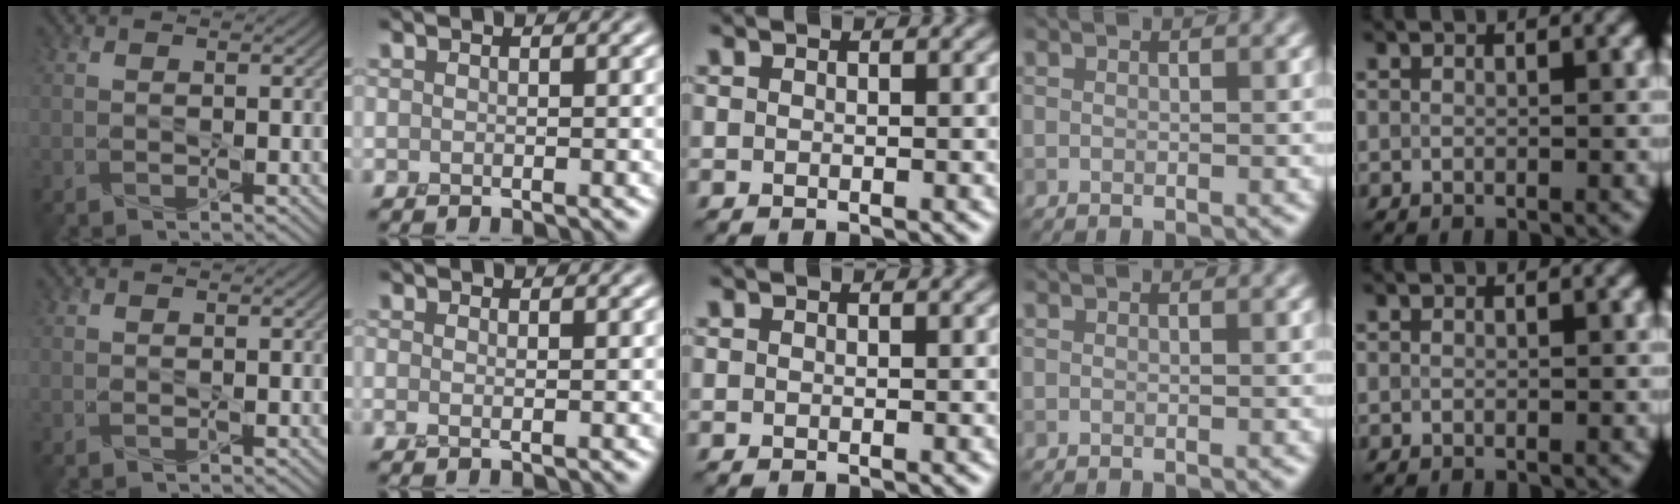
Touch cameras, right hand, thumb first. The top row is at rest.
{"index": {"total": 0.6, "force": [-0.4, 0.1, 0.4], "torque": [-0.008, -0.009, -0.005]}}